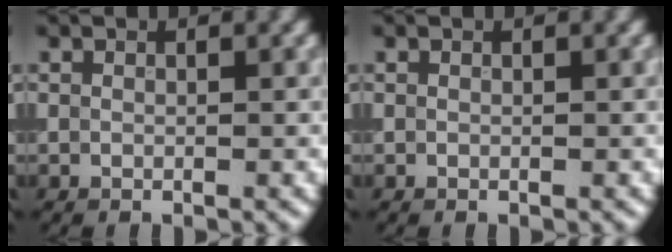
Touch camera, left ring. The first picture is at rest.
{"total": 0.0}